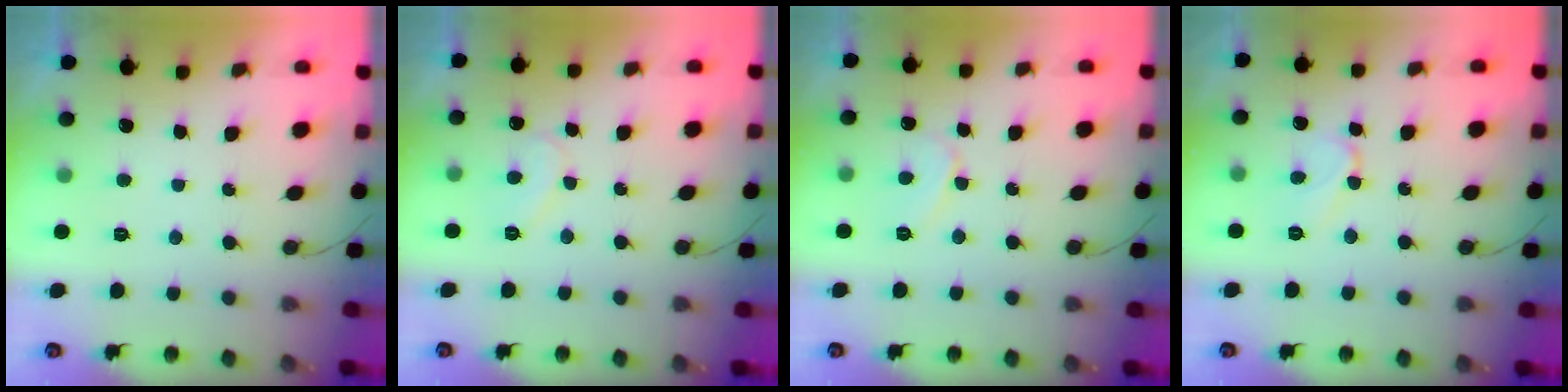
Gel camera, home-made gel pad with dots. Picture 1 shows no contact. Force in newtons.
{"total": 7.1, "press": 7.1, "slide": 0.3}
{"total": 5.6, "press": 5.5, "slide": 0.8}
{"total": 6.3, "press": 6.3, "slide": 0.6}